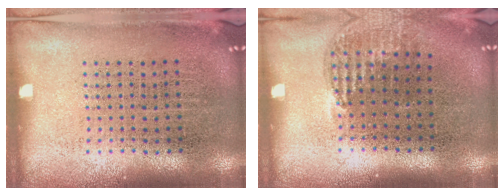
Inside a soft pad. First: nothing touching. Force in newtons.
{"total": 1.0, "press": 1.0, "slide": 0.4}